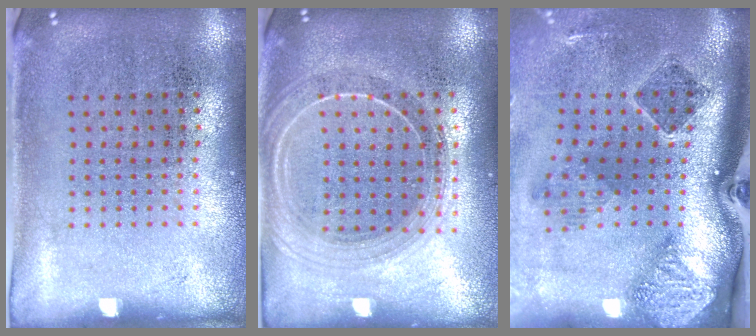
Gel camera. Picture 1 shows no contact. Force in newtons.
{"total": 2.0, "press": 1.7, "slide": 0.9}
{"total": 2.7, "press": 1.8, "slide": 2.1}